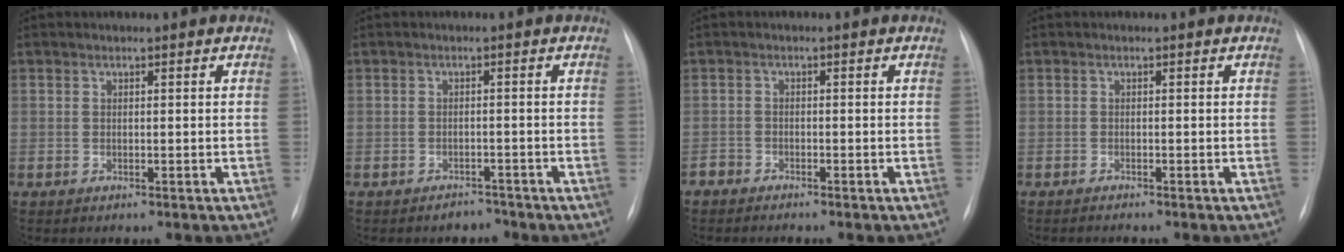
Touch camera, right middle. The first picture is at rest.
{"total": 1.8, "force": [-1.6, 0.8, -0.2], "torque": [0.000, 0.000, -0.021]}
{"total": 2.1, "force": [-2.0, 0.5, 0.2], "torque": [-0.001, -0.004, -0.035]}
{"total": 1.3, "force": [-1.2, -0.2, 0.5], "torque": [-0.008, -0.002, -0.017]}